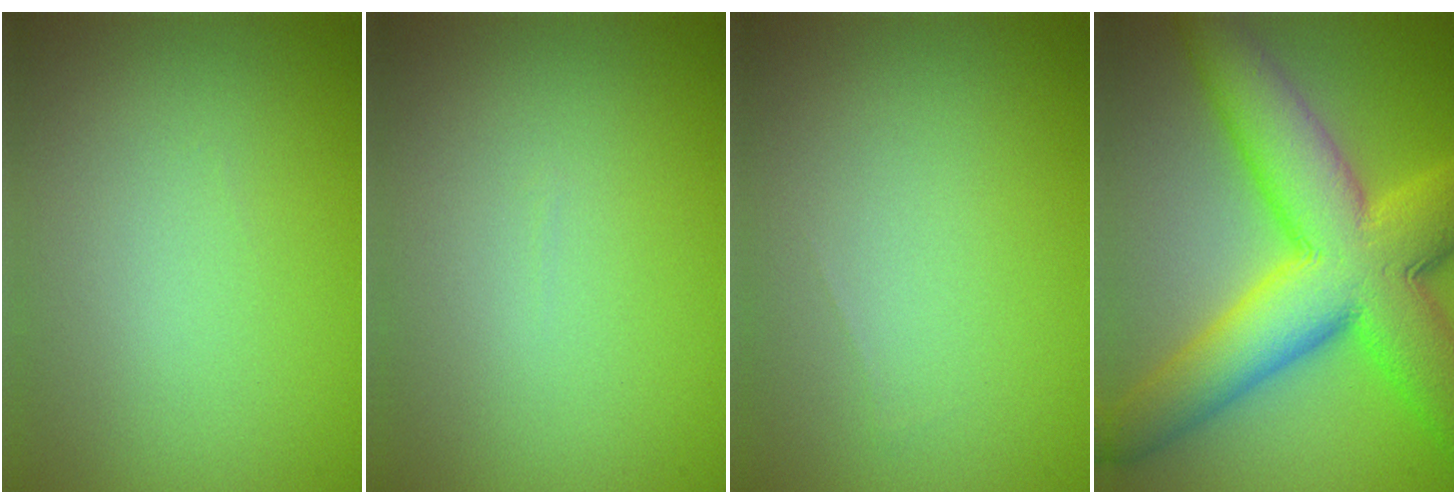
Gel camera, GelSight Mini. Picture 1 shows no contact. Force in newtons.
{"total": 0.0}
{"total": 0.0}
{"total": 13.8, "press": 13.8, "slide": 0.2}